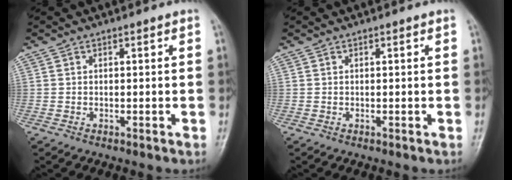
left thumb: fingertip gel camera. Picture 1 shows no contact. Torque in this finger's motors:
{"motor_torque": [-0.01, 0.02, 0.00, 0.04, 0.00]}